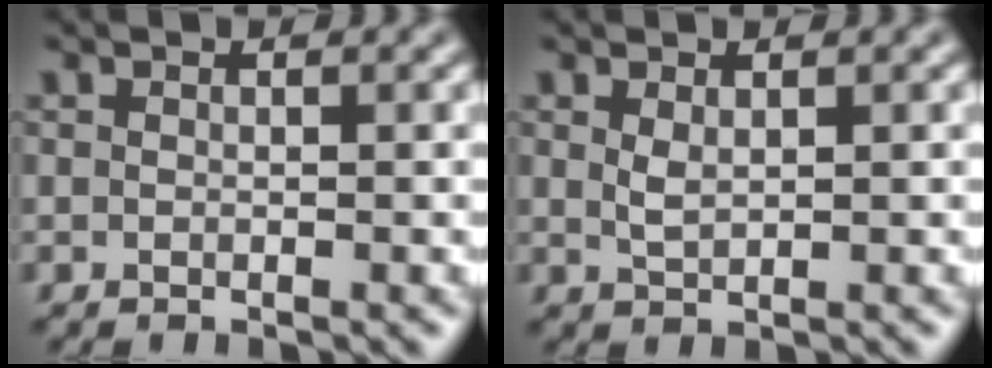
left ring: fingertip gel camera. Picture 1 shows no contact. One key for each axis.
{"total": 1.2, "fx": 0.6, "fy": 0.5, "fz": 1.0, "tx": -0.026, "ty": -0.002, "tz": 0.015}